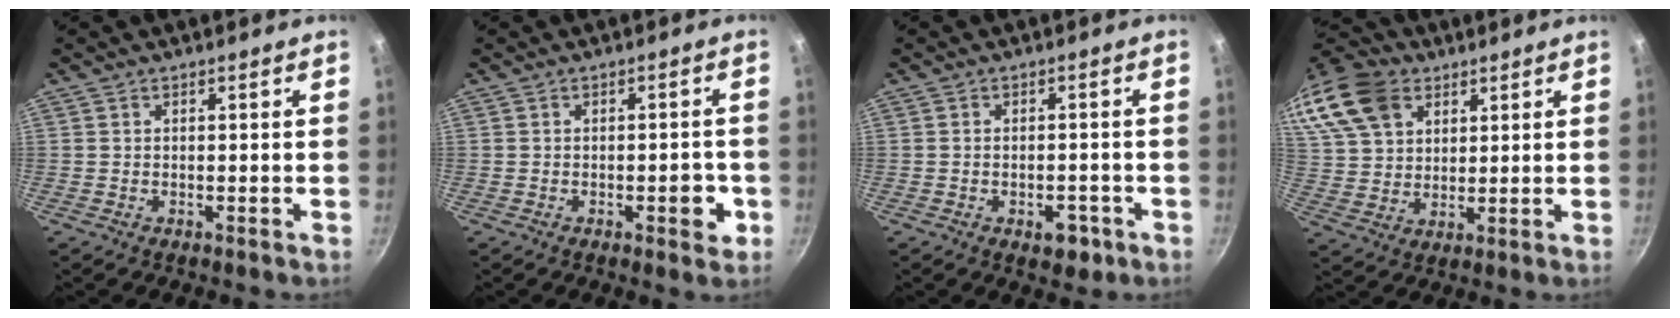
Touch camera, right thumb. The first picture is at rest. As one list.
[{"total": 3.5, "force": [-1.3, 1.8, 2.7], "torque": [-0.020, 0.011, -0.017]}, {"total": 4.5, "force": [-2.1, 2.7, 2.9], "torque": [-0.023, 0.015, -0.020]}, {"total": 21.2, "force": [10.8, 14.8, 10.8], "torque": [-0.241, 0.016, 0.204]}]